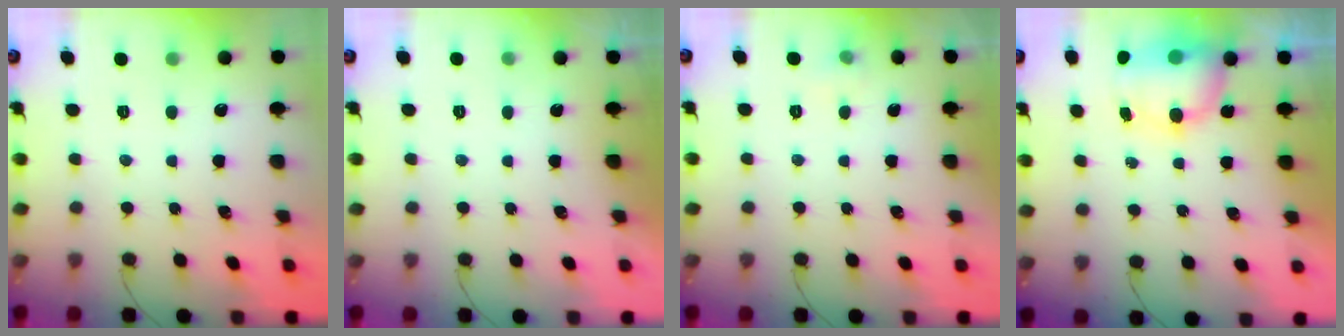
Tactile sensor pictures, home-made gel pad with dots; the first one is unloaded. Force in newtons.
{"total": 0.0}
{"total": 3.6, "press": 3.3, "slide": 1.5}
{"total": 7.3, "press": 7.3, "slide": 0.9}